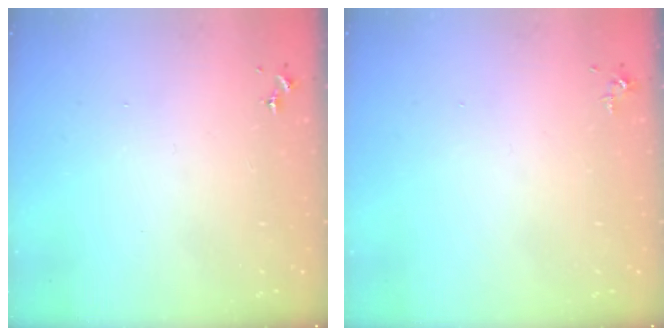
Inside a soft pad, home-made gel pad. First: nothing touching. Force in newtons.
{"total": 3.2, "press": 3.2, "slide": 0.5}